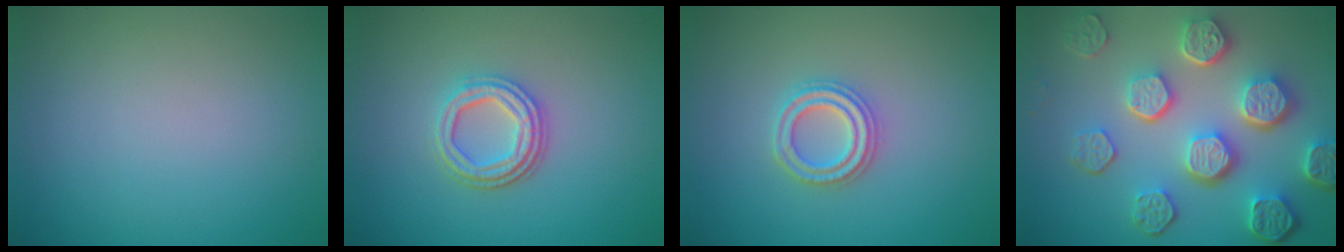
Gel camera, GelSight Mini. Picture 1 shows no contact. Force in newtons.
{"total": 3.6, "press": 3.0, "slide": 2.1}
{"total": 3.2, "press": 3.1, "slide": 0.7}
{"total": 8.4, "press": 6.2, "slide": 5.6}